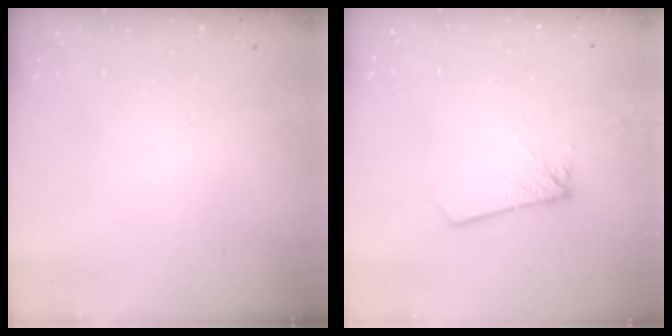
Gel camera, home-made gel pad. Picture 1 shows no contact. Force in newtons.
{"total": 1.9, "press": 1.9, "slide": 0.1}